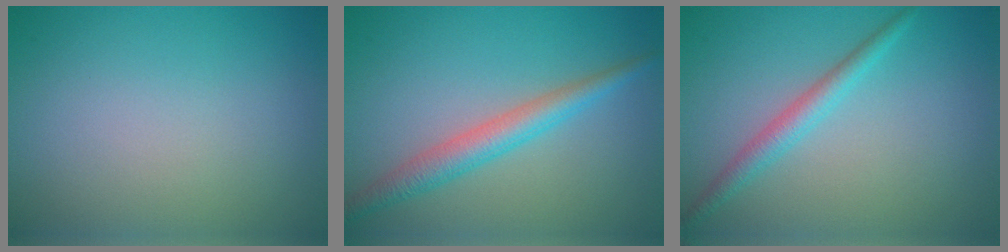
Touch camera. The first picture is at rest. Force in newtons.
{"total": 3.2, "press": 3.2, "slide": 0.2}
{"total": 2.1, "press": 2.1, "slide": 0.1}